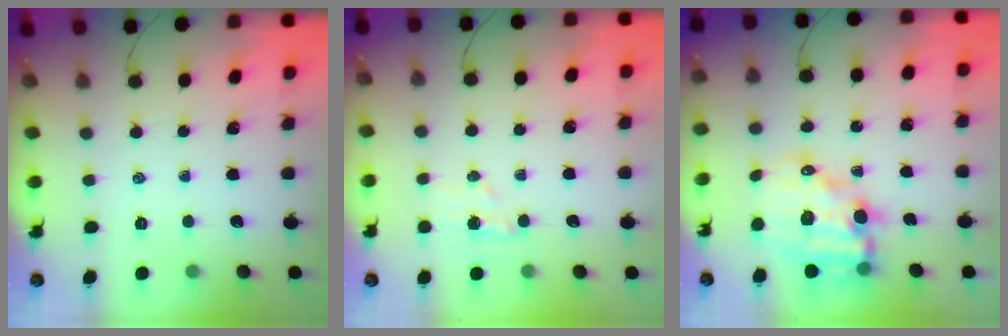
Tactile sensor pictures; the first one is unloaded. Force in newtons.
{"total": 5.4, "press": 5.3, "slide": 1.2}
{"total": 15.0, "press": 14.6, "slide": 3.4}